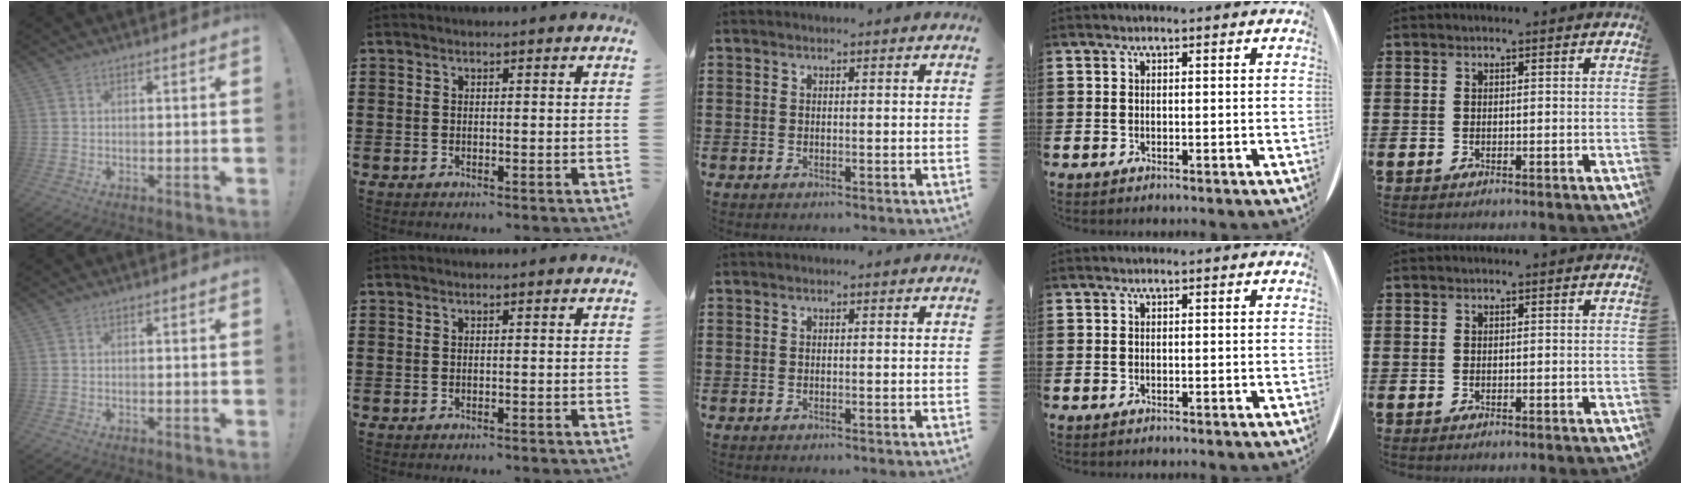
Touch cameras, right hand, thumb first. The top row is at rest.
{"thumb": {"total": 0.6, "force": [-0.5, -0.2, 0.2], "torque": [-0.009, 0.001, -0.009]}}